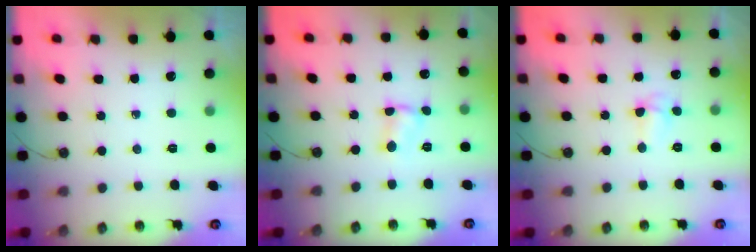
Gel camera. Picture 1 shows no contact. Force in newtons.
{"total": 2.6, "press": 2.6, "slide": 0.3}
{"total": 4.2, "press": 4.0, "slide": 1.3}